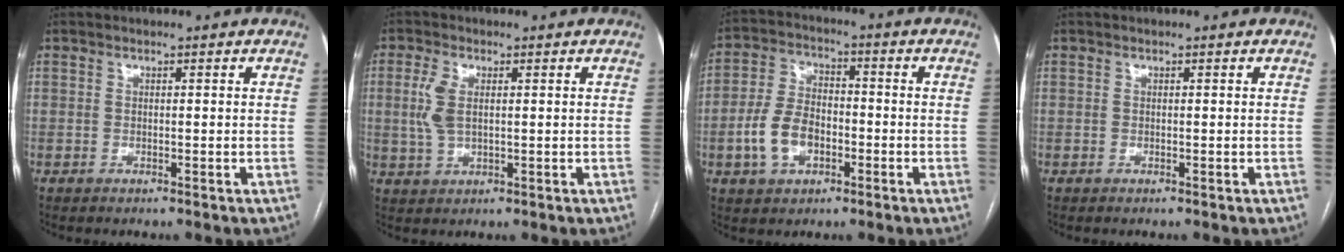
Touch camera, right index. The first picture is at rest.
{"total": 4.9, "force": [0.9, 2.3, 4.2], "torque": [-0.107, 0.007, 0.021]}
{"total": 8.8, "force": [-2.7, 5.5, 6.3], "torque": [-0.140, 0.017, -0.048]}
{"total": 0.0}